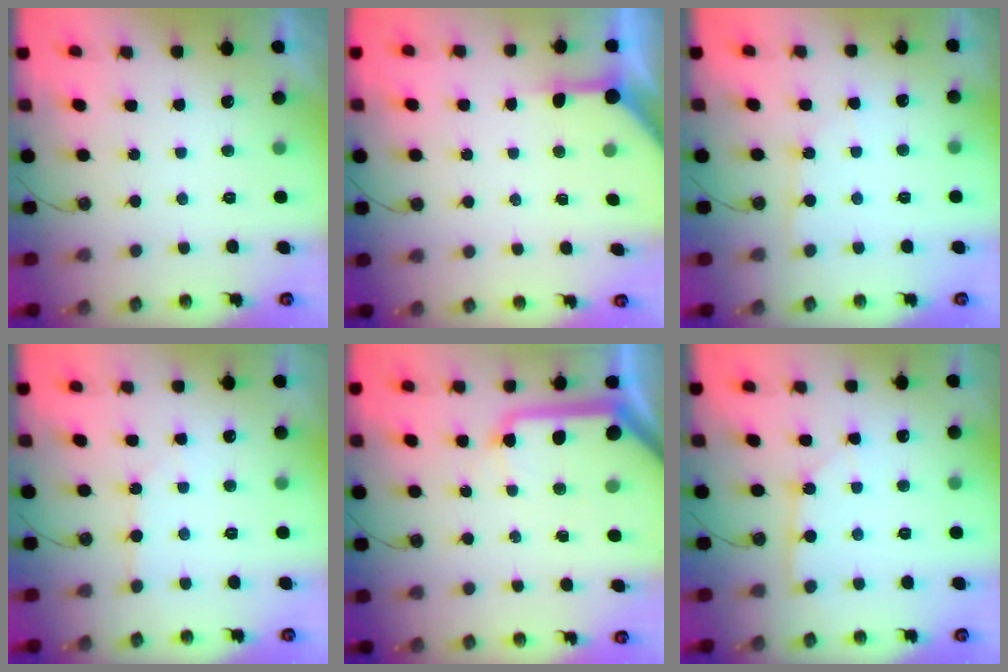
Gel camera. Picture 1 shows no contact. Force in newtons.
{"total": 4.5, "press": 4.5, "slide": 0.4}
{"total": 2.8, "press": 2.8, "slide": 0.3}
{"total": 2.9, "press": 2.8, "slide": 0.4}
{"total": 14.9, "press": 14.8, "slide": 1.8}
{"total": 2.0, "press": 2.0, "slide": 0.3}